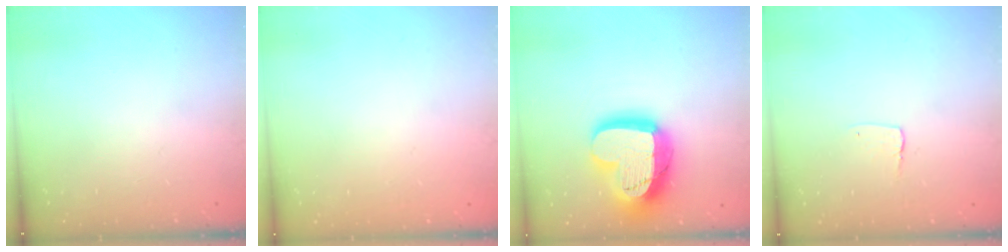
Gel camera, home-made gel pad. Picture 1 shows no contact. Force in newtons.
{"total": 0.0}
{"total": 24.2, "press": 24.1, "slide": 1.8}
{"total": 2.9, "press": 2.9, "slide": 0.2}